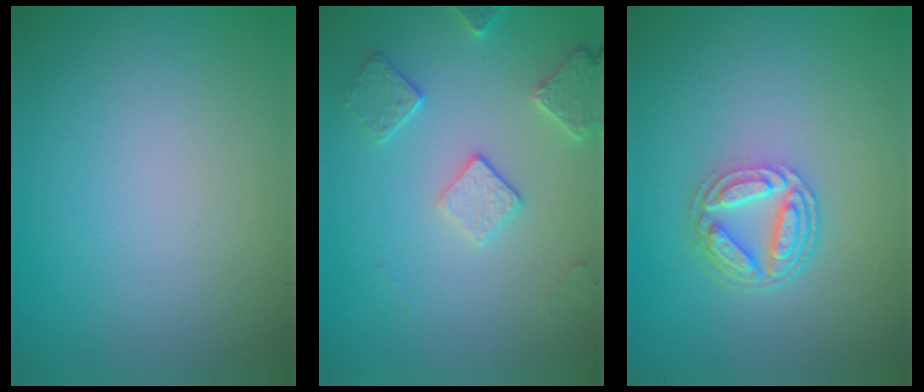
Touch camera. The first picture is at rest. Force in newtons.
{"total": 2.8, "press": 2.7, "slide": 0.6}
{"total": 4.4, "press": 3.3, "slide": 2.9}